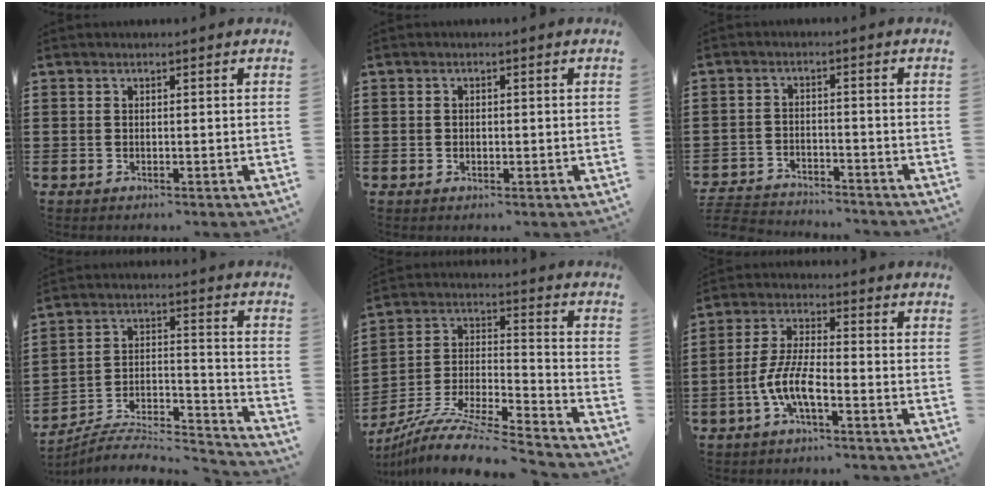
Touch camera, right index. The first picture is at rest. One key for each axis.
{"total": 0.6, "fx": -0.1, "fy": 0.4, "fz": 0.4, "tx": -0.009, "ty": 0.000, "tz": -0.002}
{"total": 4.0, "fx": -4.0, "fy": 0.3, "fz": 0.3, "tx": -0.022, "ty": -0.004, "tz": -0.089}
{"total": 6.3, "fx": -5.9, "fy": 1.5, "fz": 1.7, "tx": -0.028, "ty": -0.002, "tz": -0.117}
{"total": 10.2, "fx": -9.3, "fy": 0.5, "fz": 4.2, "tx": -0.075, "ty": 0.008, "tz": -0.187}
{"total": 7.4, "fx": -3.1, "fy": 1.9, "fz": 6.4, "tx": -0.153, "ty": -0.015, "tz": -0.064}